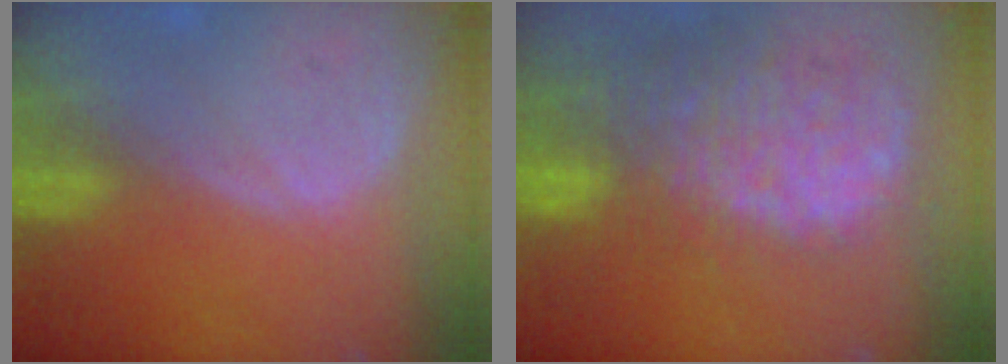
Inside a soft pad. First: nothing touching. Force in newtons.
{"total": 14.3, "press": 11.7, "slide": 8.1}